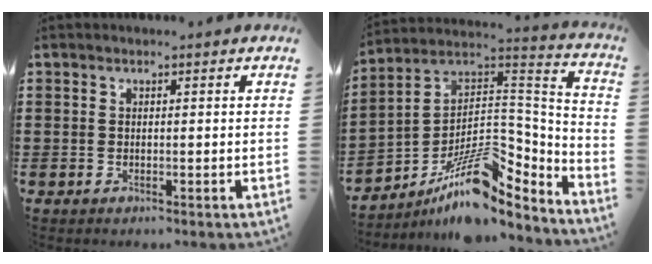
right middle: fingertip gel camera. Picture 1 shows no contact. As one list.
[{"total": 12.6, "force": [-7.8, 4.5, 8.8], "torque": [-0.161, -0.008, -0.151]}]